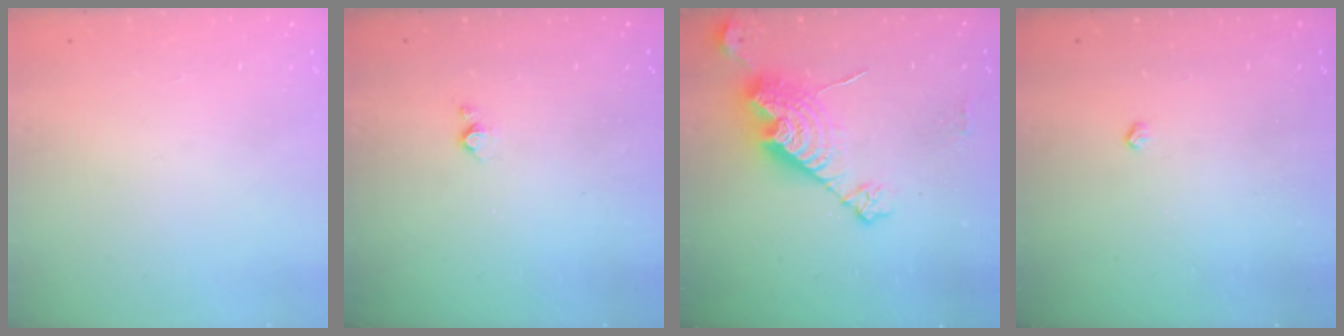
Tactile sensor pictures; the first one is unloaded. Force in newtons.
{"total": 2.8, "press": 2.7, "slide": 0.4}
{"total": 15.9, "press": 15.8, "slide": 1.3}
{"total": 2.5, "press": 2.4, "slide": 0.5}